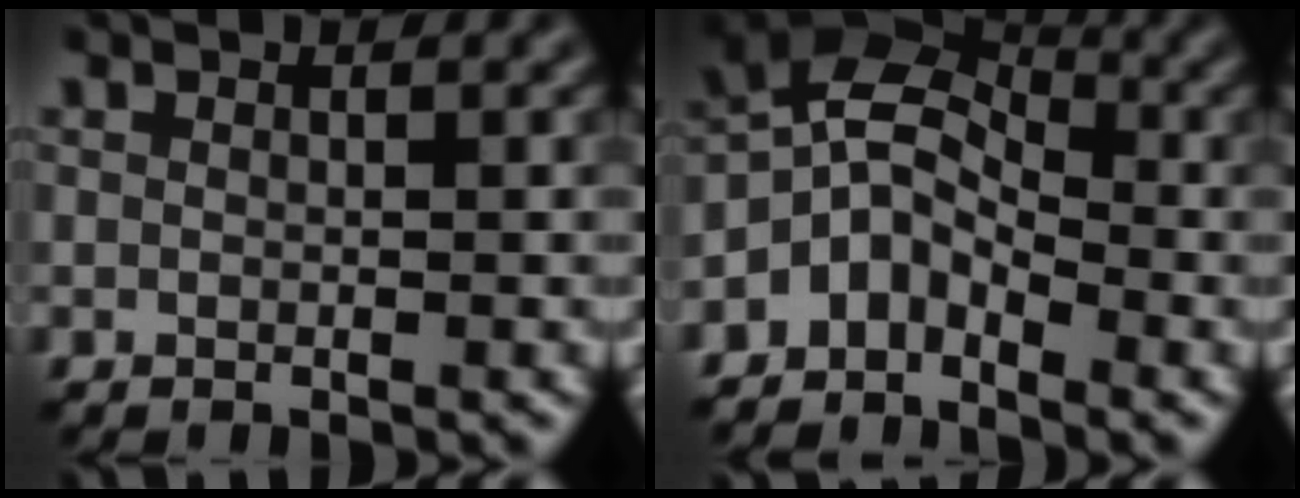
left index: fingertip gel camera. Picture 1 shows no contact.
{"total": 4.9, "force": [-2.7, 3.1, 2.7], "torque": [-0.056, 0.005, -0.065]}